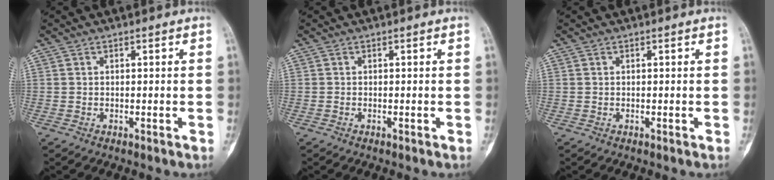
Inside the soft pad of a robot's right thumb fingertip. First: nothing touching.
{"total": 0.0}
{"total": 0.0}